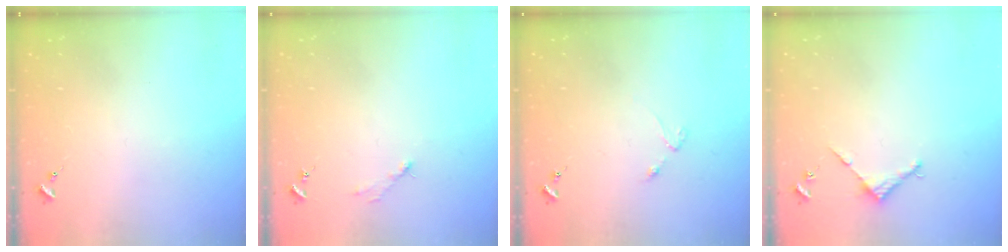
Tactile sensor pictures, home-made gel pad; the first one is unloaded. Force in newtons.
{"total": 2.6, "press": 2.6, "slide": 0.3}
{"total": 2.5, "press": 2.4, "slide": 0.4}
{"total": 2.9, "press": 2.8, "slide": 0.2}